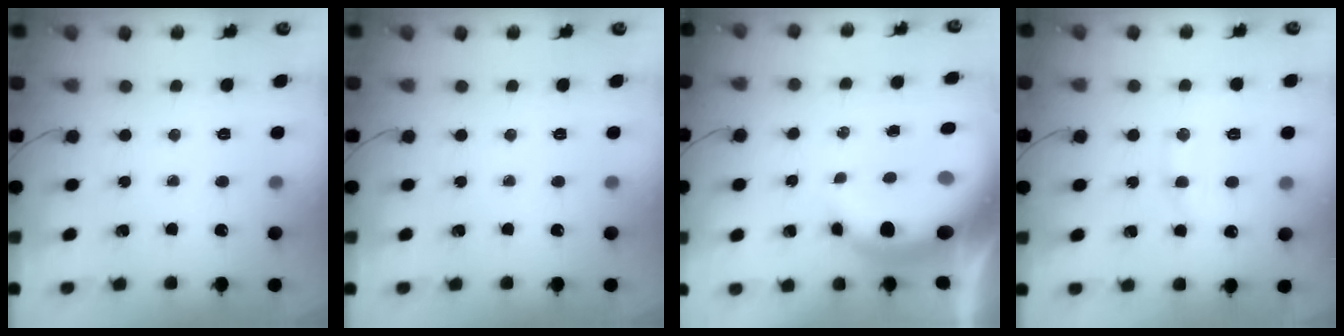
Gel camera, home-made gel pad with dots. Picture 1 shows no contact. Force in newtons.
{"total": 0.0}
{"total": 8.2, "press": 8.0, "slide": 1.6}
{"total": 9.8, "press": 9.7, "slide": 1.2}